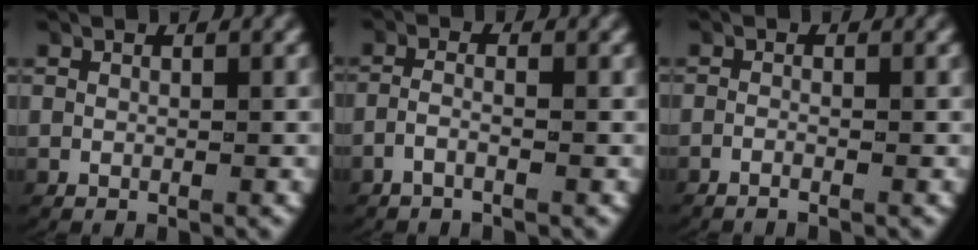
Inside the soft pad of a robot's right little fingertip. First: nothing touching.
{"total": 1.8, "force": [-1.3, 0.0, 1.3], "torque": [-0.041, -0.009, -0.020]}
{"total": 1.6, "force": [-1.4, 0.1, 0.6], "torque": [-0.027, -0.005, -0.025]}